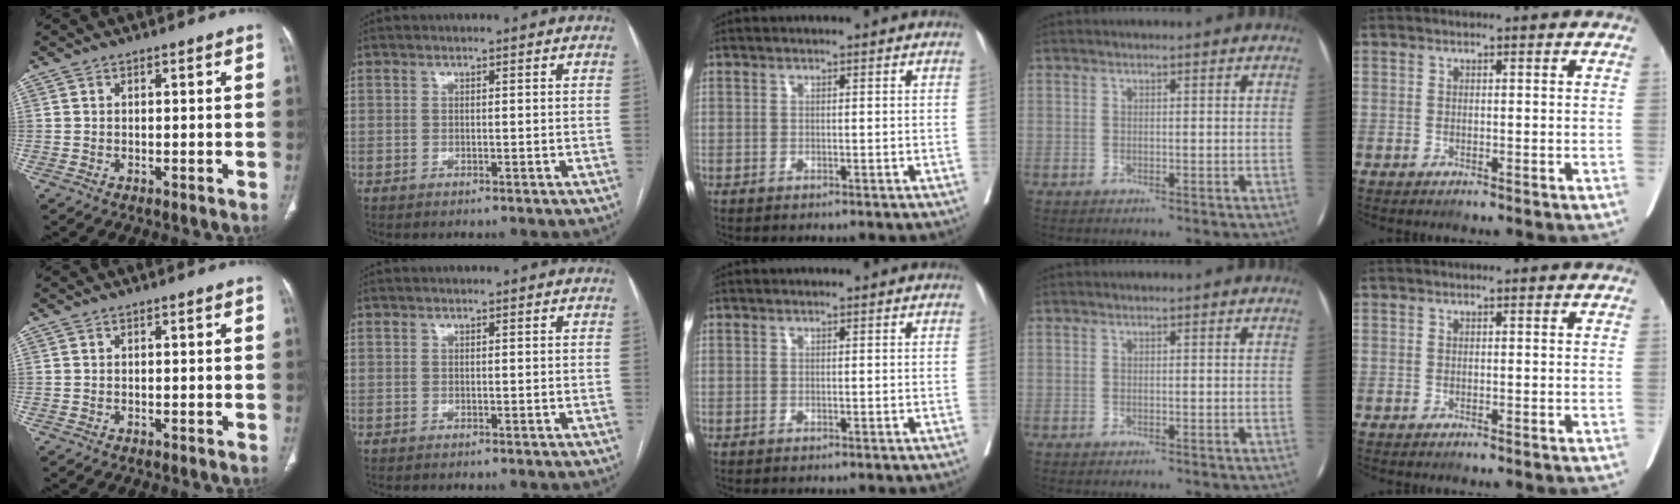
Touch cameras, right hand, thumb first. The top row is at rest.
{}